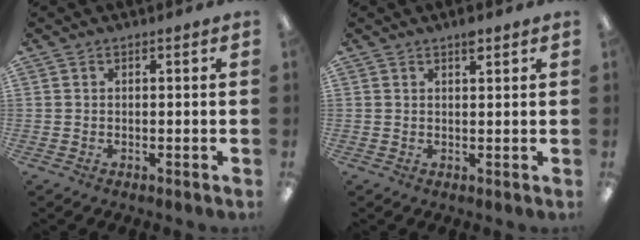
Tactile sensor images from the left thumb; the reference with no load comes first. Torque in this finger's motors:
{"motor_torque": [0.63, 0.17, 1.02, -0.20, 0.00]}